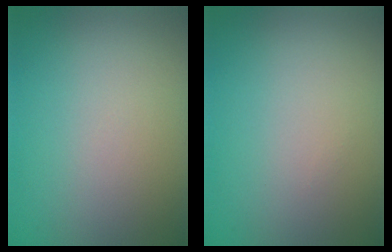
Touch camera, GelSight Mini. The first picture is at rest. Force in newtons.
{"total": 0.0}